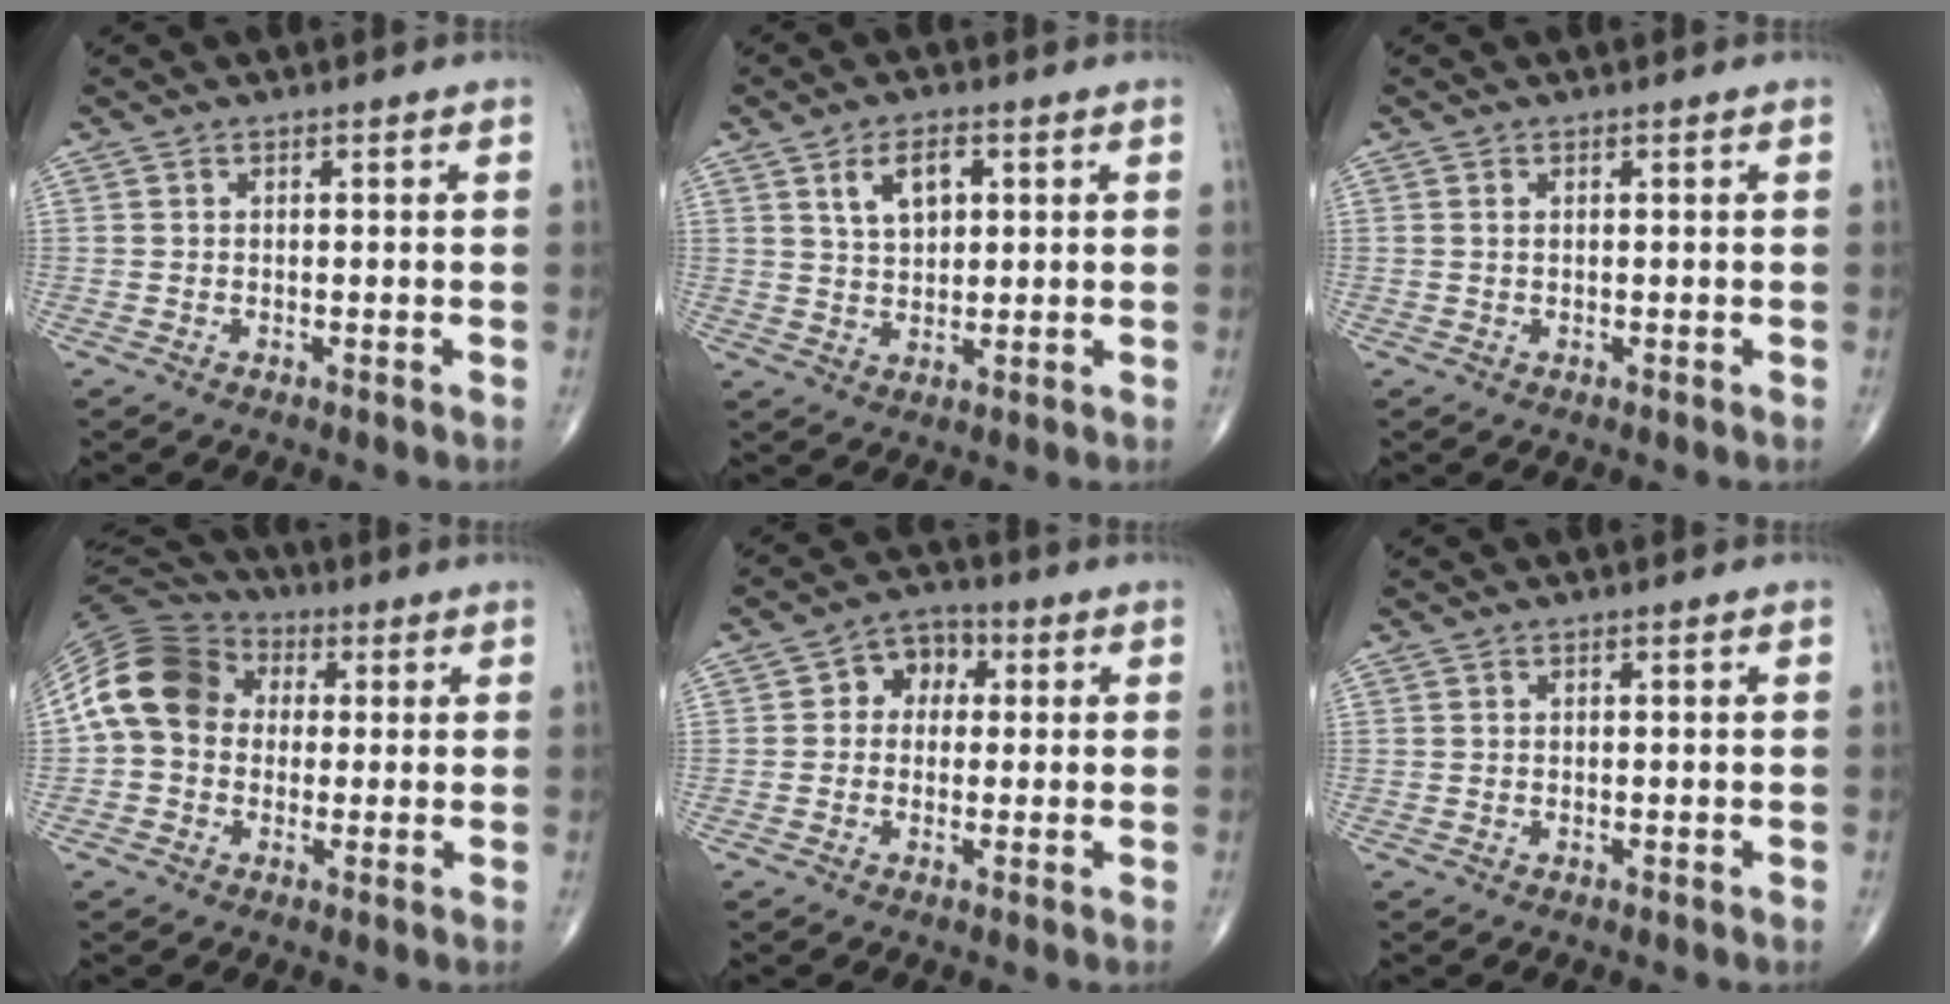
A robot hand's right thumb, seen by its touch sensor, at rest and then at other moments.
{"total": 6.3, "force": [2.4, 3.6, 4.5], "torque": [-0.064, -0.007, 0.046]}
{"total": 0.0}
{"total": 13.6, "force": [1.4, 10.9, 7.9], "torque": [-0.142, 0.035, 0.013]}
{"total": 6.1, "force": [0.9, 4.9, 3.5], "torque": [-0.022, 0.017, 0.004]}
{"total": 0.0}